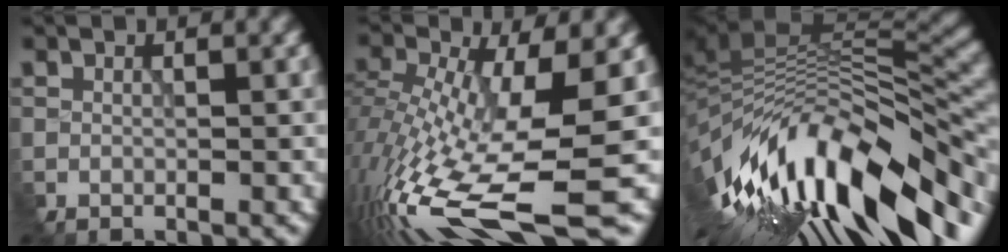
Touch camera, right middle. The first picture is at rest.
{"total": 14.2, "force": [-4.1, 4.3, 12.9], "torque": [-0.270, -0.010, -0.067]}
{"total": 14.5, "force": [-5.9, 5.6, 12.0], "torque": [-0.210, 0.012, -0.095]}